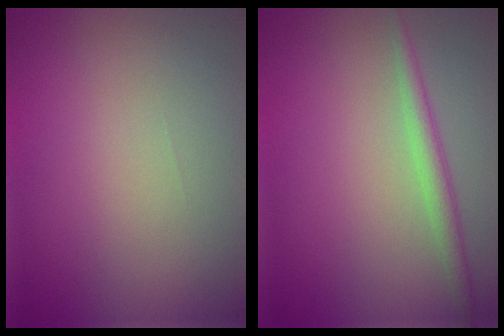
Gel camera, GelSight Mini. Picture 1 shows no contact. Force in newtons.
{"total": 2.0, "press": 2.0, "slide": 0.0}